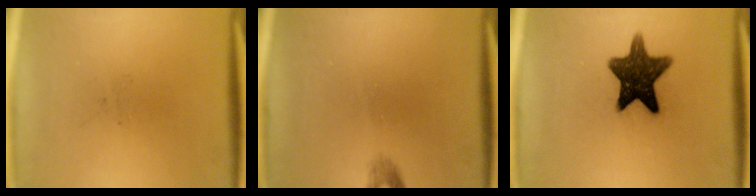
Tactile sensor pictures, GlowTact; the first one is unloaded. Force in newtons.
{"total": 1.0}
{"total": 12.2}